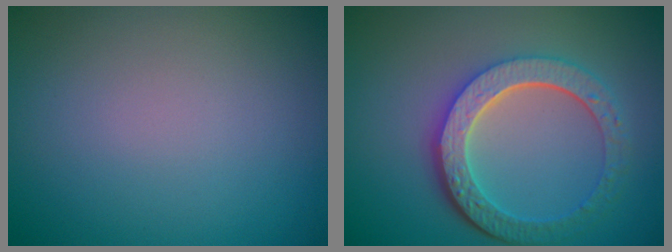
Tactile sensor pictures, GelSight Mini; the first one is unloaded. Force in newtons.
{"total": 6.1, "press": 4.6, "slide": 4.1}